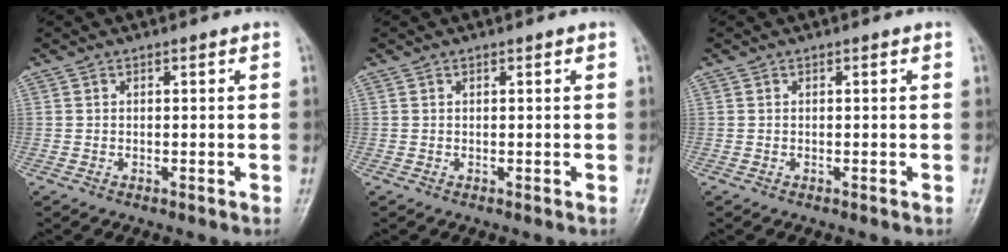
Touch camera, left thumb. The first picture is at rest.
{"total": 0.0}
{"total": 0.0}